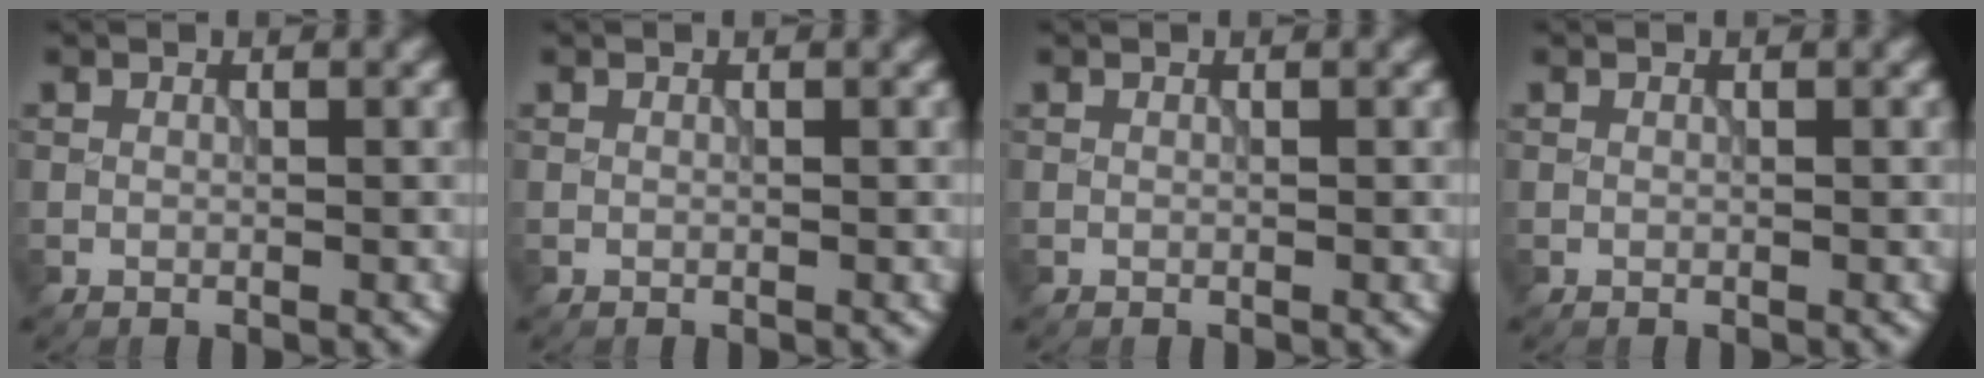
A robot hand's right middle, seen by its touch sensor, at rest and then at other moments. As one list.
[{"total": 0.0}, {"total": 0.0}, {"total": 0.0}]